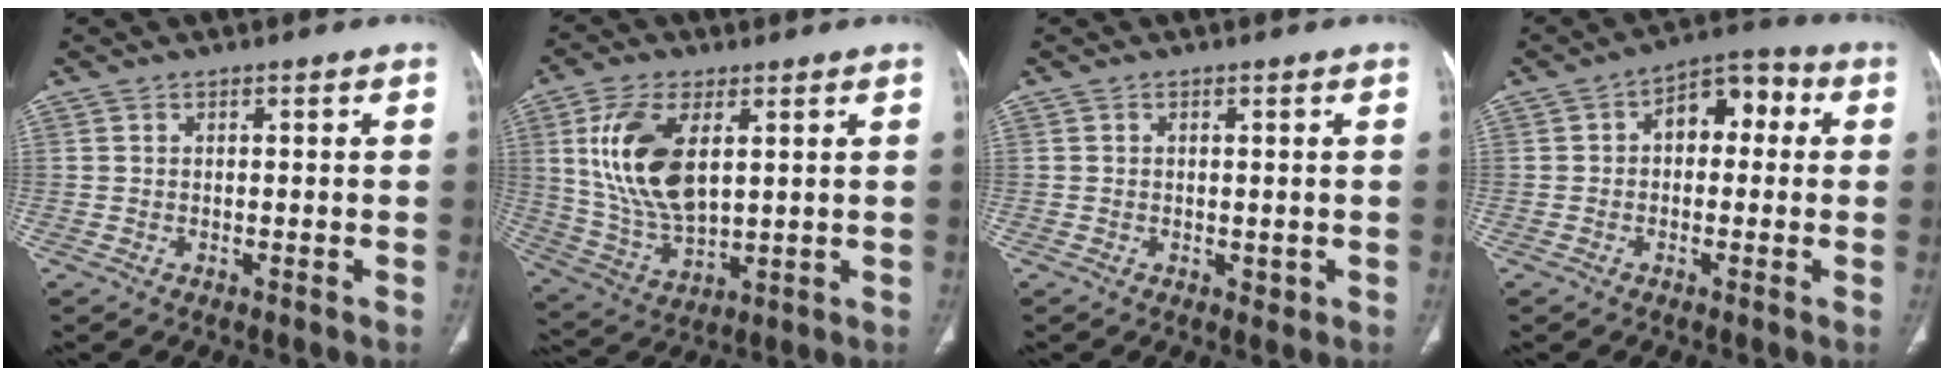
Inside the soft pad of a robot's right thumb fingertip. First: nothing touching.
{"total": 15.5, "force": [4.2, 8.0, 12.6], "torque": [-0.253, -0.017, 0.092]}
{"total": 1.1, "force": [0.0, 0.9, 0.7], "torque": [-0.007, -0.001, 0.002]}
{"total": 8.6, "force": [1.2, 5.4, 6.5], "torque": [-0.062, 0.032, 0.007]}